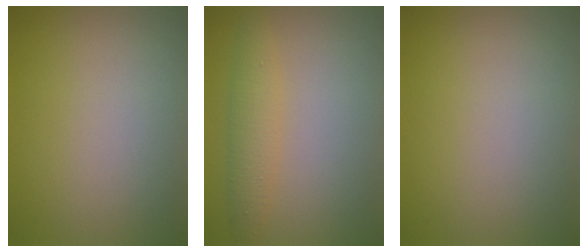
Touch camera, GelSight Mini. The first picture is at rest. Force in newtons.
{"total": 2.8, "press": 2.8, "slide": 0.0}
{"total": 0.0}